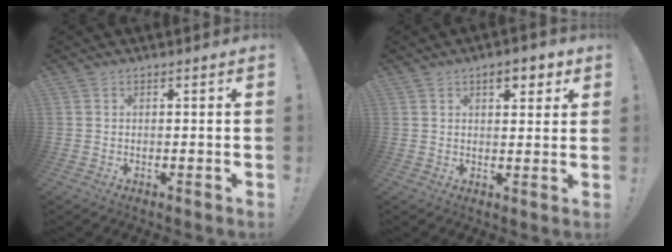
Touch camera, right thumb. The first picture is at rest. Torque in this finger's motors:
{"motor_torque": [-0.29, 0.94, 0.54, 0.21, 0.01]}